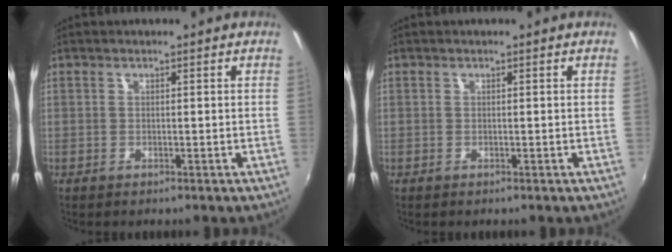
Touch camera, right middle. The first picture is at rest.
{"total": 0.0}